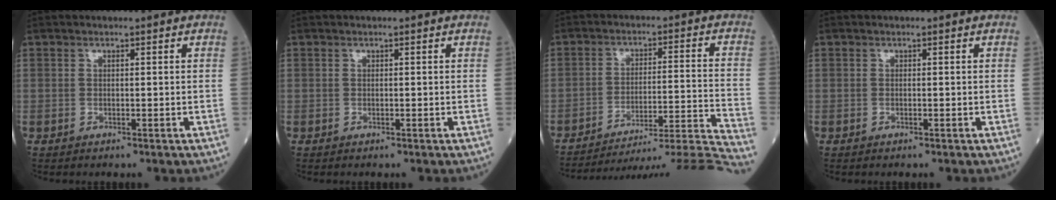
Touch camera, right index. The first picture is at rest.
{"total": 0.0}
{"total": 20.3, "force": [-18.9, -3.6, 6.3], "torque": [-0.047, -0.007, -0.258]}
{"total": 0.0}